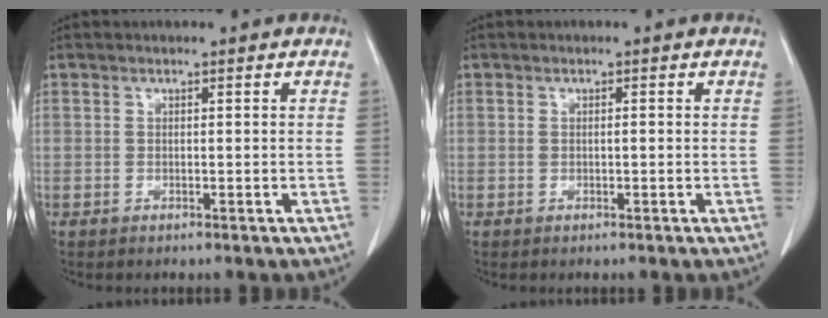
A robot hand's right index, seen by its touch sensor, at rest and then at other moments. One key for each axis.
{"total": 0.7, "fx": 0.1, "fy": 0.3, "fz": 0.6, "tx": -0.013, "ty": 0.006, "tz": 0.005}